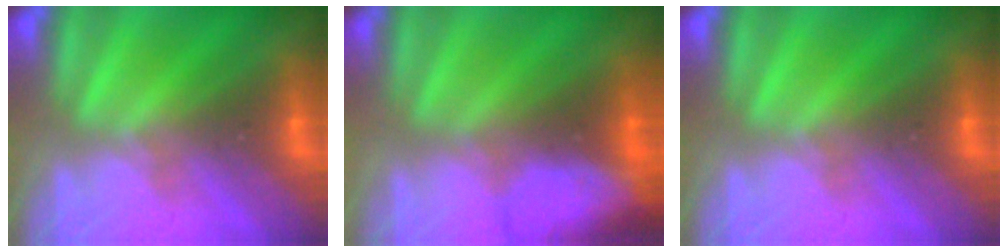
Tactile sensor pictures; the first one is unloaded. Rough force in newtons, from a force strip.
{"total": 6.4}
{"total": 0.0}